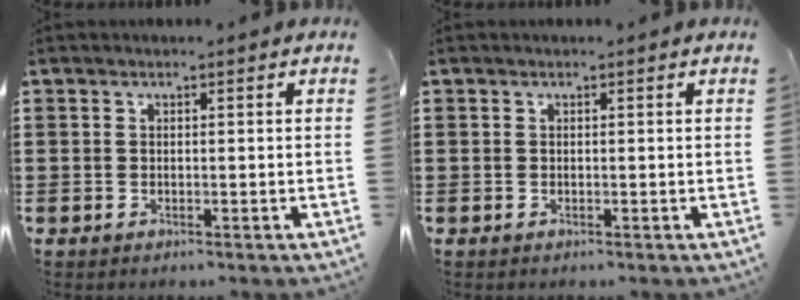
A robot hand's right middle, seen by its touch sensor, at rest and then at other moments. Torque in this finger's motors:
{"motor_torque": [-0.37, 0.22, -0.04, -0.01]}